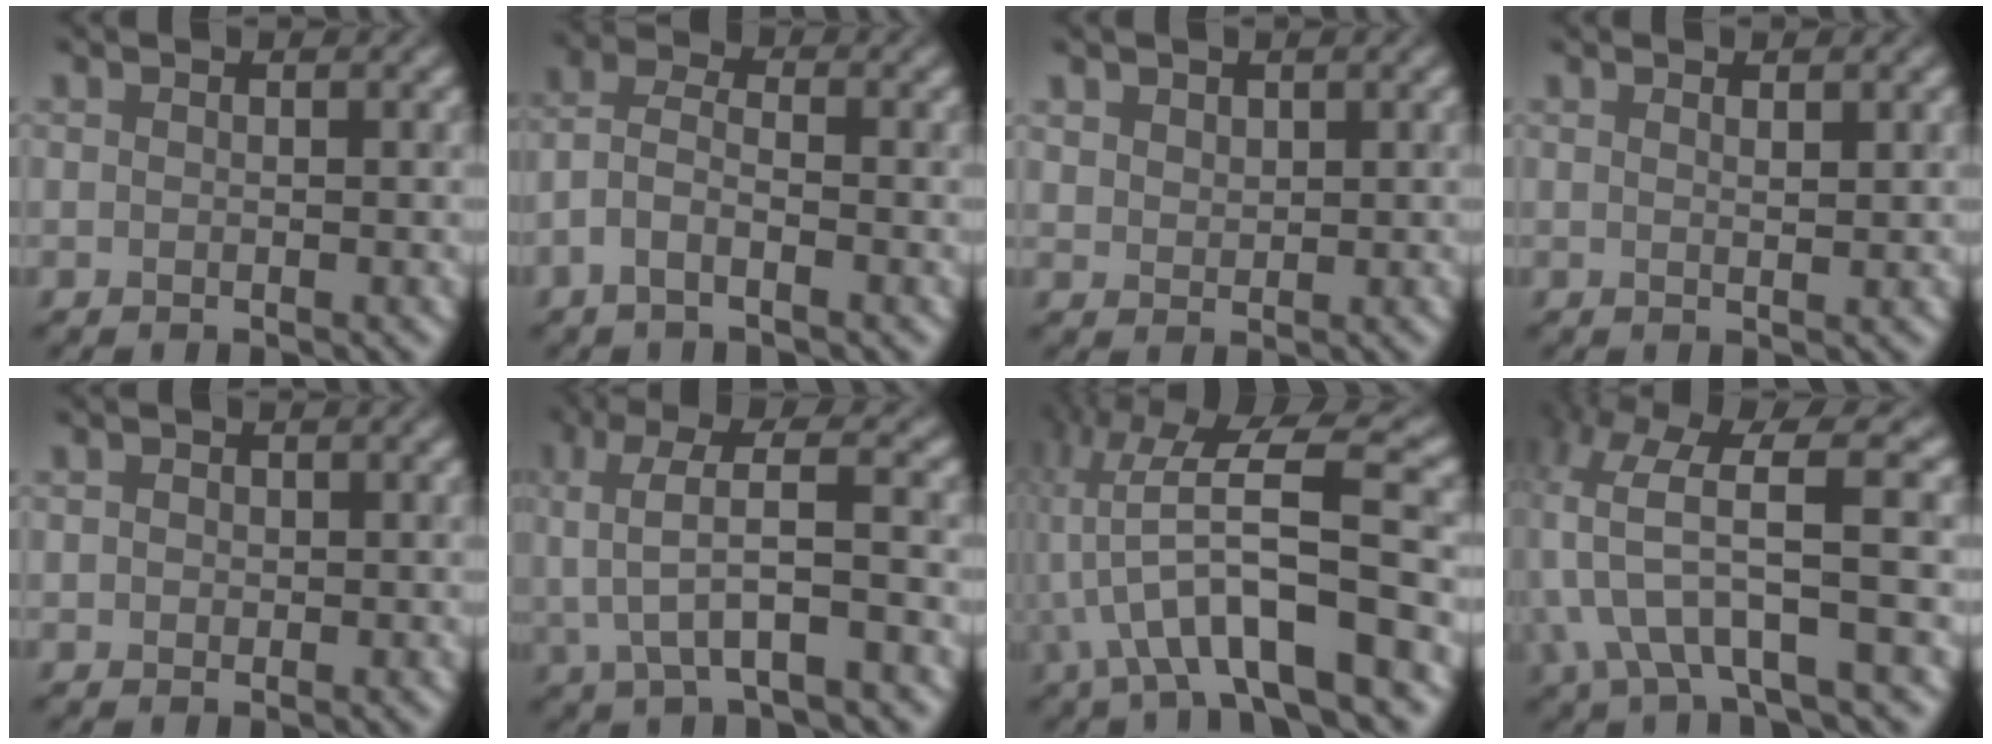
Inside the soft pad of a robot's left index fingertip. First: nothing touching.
{"total": 3.0, "force": [-1.5, 1.3, 2.2], "torque": [-0.049, 0.011, -0.041]}
{"total": 1.4, "force": [0.9, 1.0, 0.2], "torque": [-0.005, 0.004, 0.019]}
{"total": 1.1, "force": [0.5, 0.2, 1.0], "torque": [-0.010, 0.000, 0.009]}
{"total": 1.1, "force": [0.4, 1.0, 0.4], "torque": [-0.004, 0.007, 0.000]}
{"total": 5.5, "force": [0.3, 1.5, 5.3], "torque": [-0.103, 0.010, 0.007]}
{"total": 11.1, "force": [-2.6, 2.9, 10.4], "torque": [-0.192, 0.020, -0.042]}
{"total": 7.1, "force": [-0.9, 2.3, 6.6], "torque": [-0.135, 0.008, -0.014]}